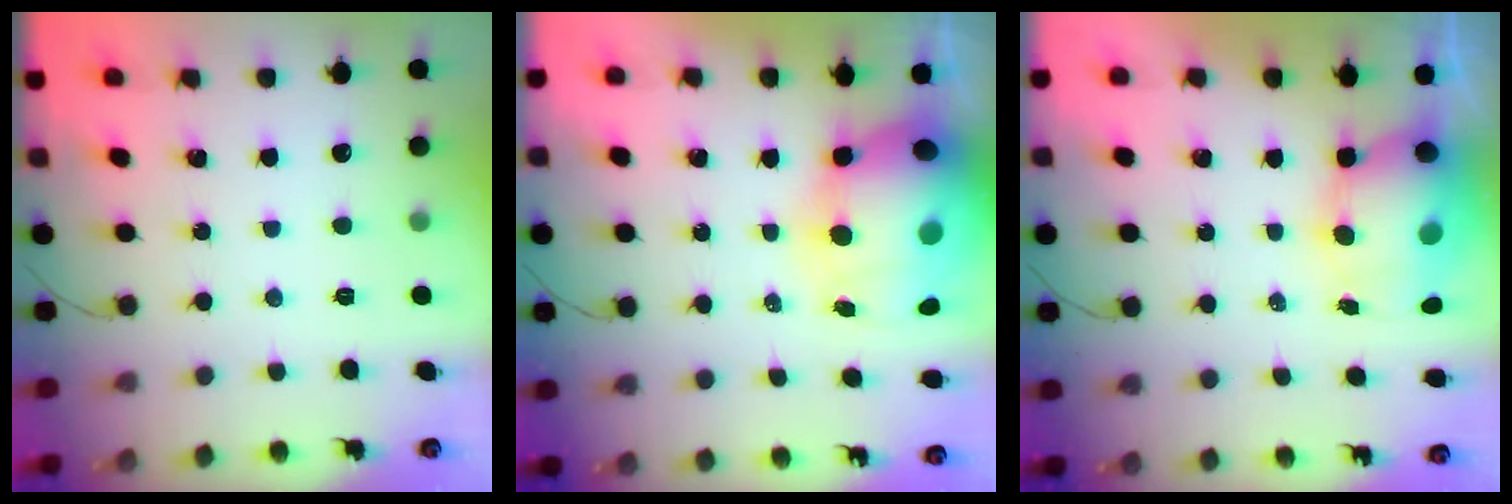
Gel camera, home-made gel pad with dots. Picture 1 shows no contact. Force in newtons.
{"total": 23.8, "press": 23.1, "slide": 5.7}
{"total": 11.1, "press": 10.7, "slide": 2.9}